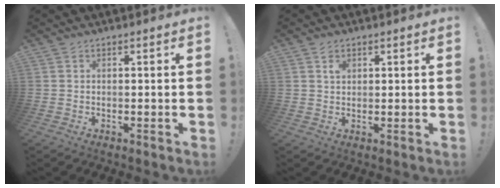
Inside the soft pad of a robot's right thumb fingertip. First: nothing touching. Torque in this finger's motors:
{"motor_torque": [0.37, 0.19, 0.33, -0.22, 0.00]}